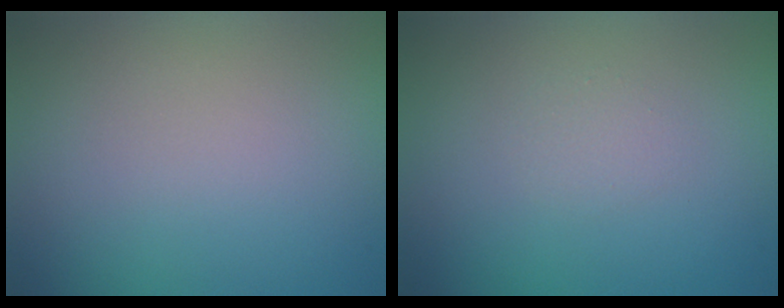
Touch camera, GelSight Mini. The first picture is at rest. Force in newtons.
{"total": 0.7, "press": 0.7, "slide": 0.1}